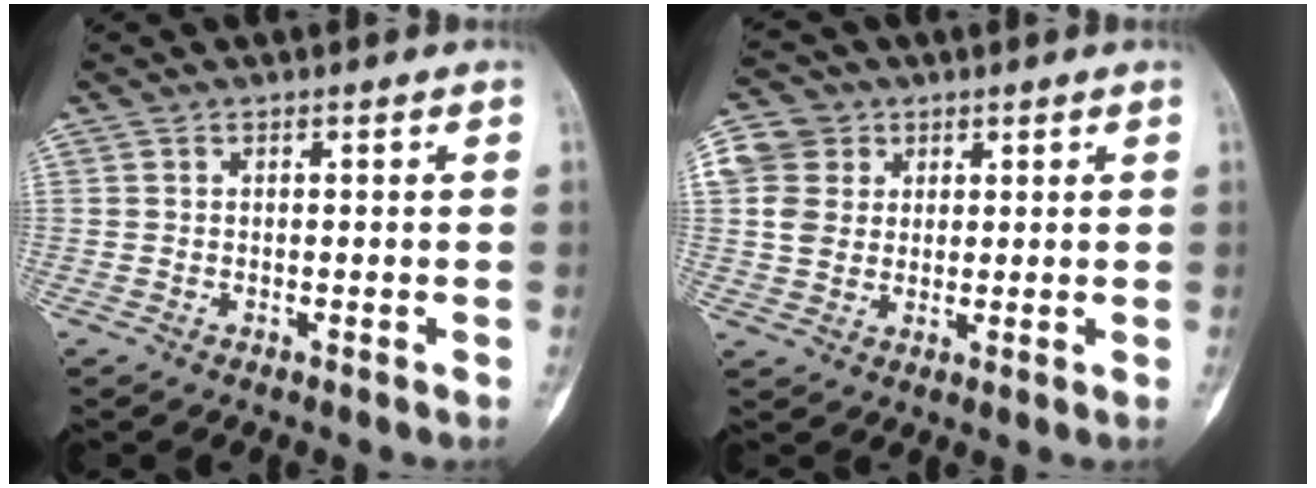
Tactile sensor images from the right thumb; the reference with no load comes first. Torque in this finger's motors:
{"motor_torque": [-0.01, 0.02, 0.32, -0.28, 0.00]}